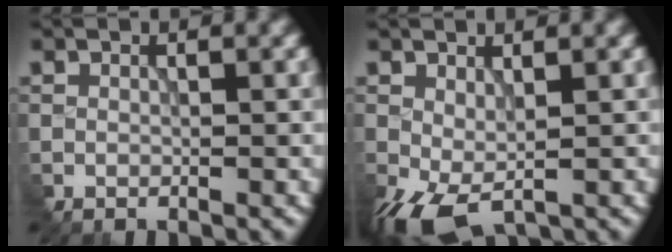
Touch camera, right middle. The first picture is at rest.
{"total": 3.7, "force": [-1.5, 1.7, 2.9], "torque": [-0.072, -0.004, -0.026]}